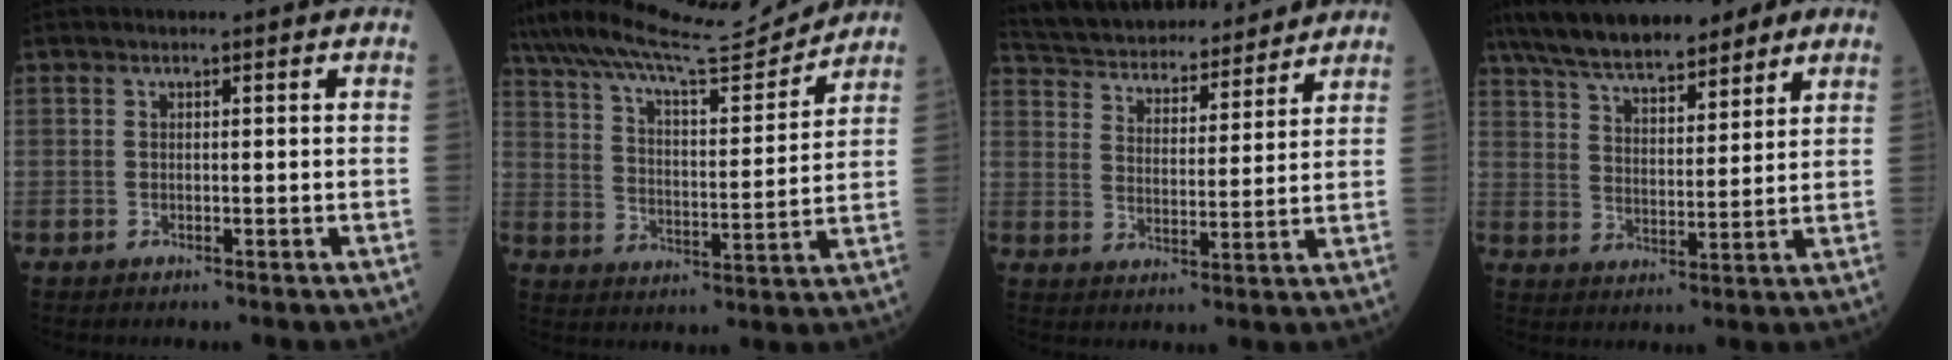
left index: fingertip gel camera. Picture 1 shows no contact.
{"total": 19.0, "force": [17.8, 1.1, 6.5], "torque": [-0.132, -0.007, 0.281]}
{"total": 20.7, "force": [18.8, 4.8, 7.0], "torque": [-0.130, 0.022, 0.280]}
{"total": 17.1, "force": [13.2, 5.3, 9.6], "torque": [-0.170, 0.034, 0.211]}